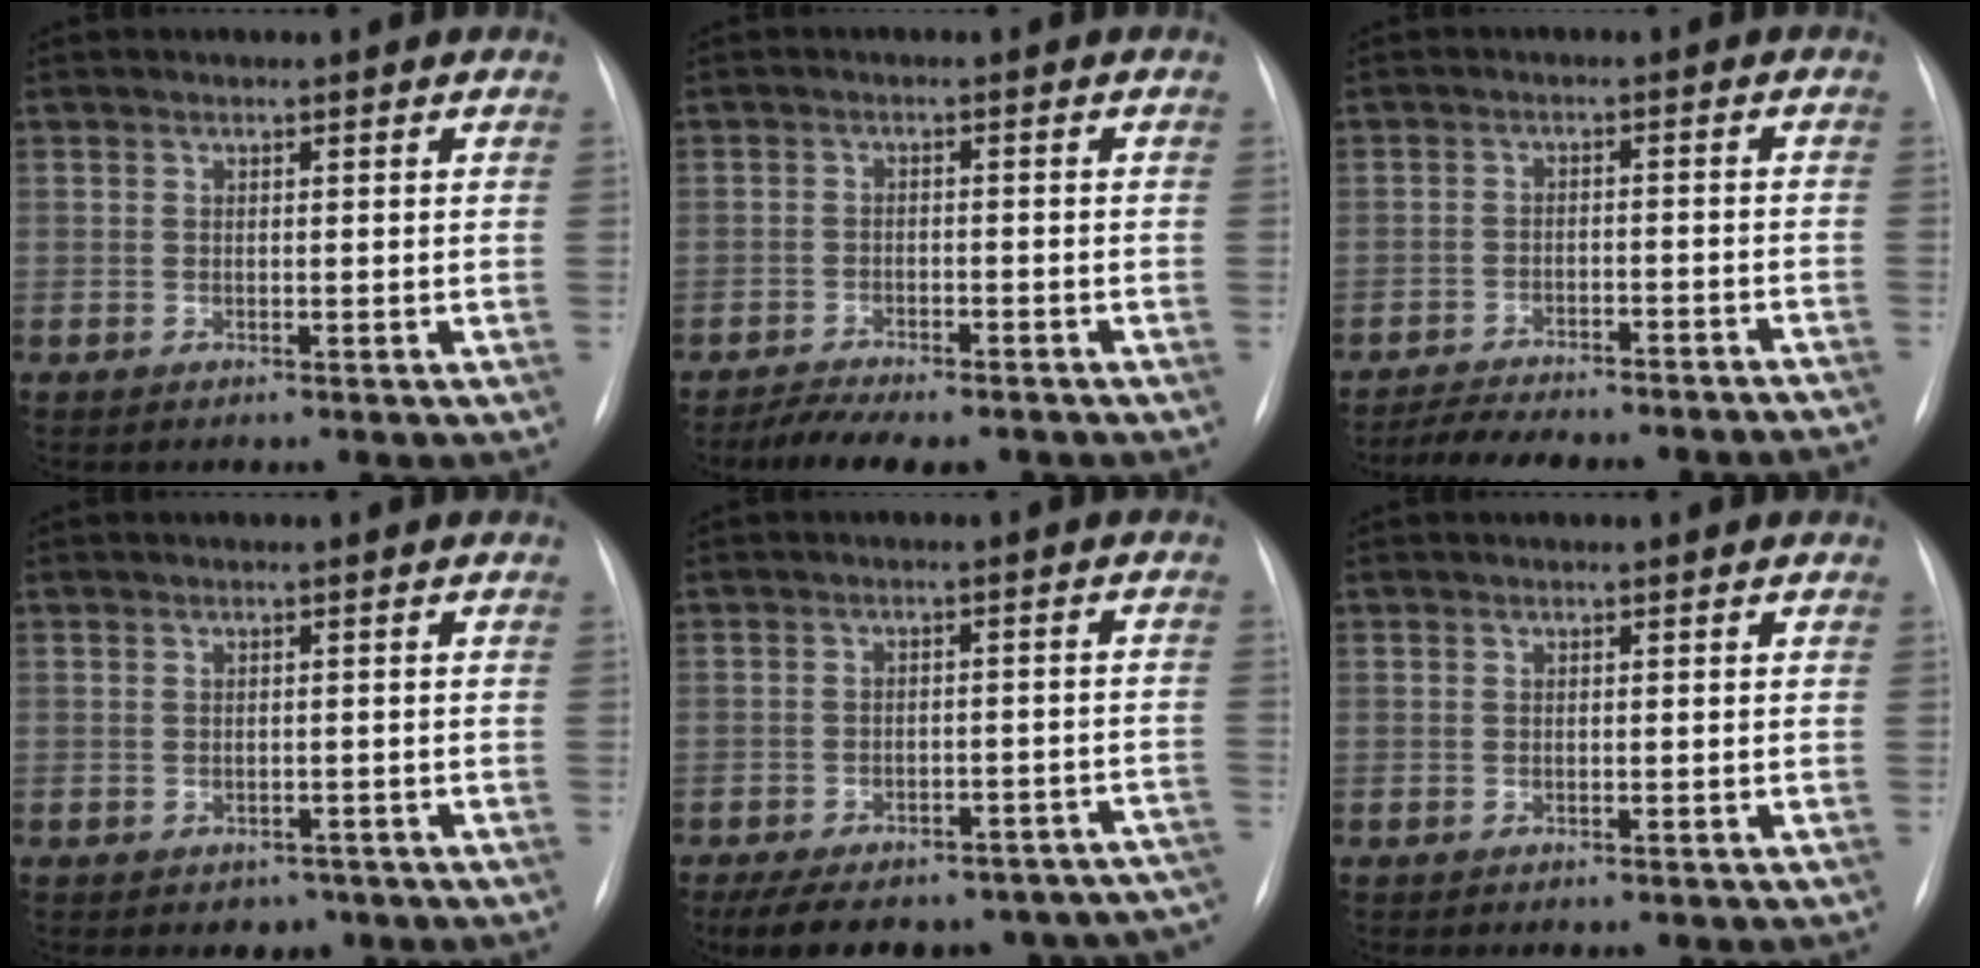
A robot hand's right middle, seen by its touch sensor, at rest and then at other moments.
{"total": 9.4, "force": [-7.9, 2.8, 4.2], "torque": [-0.058, 0.001, -0.115]}
{"total": 15.2, "force": [-14.3, 1.3, 5.0], "torque": [-0.071, 0.005, -0.188]}
{"total": 2.1, "force": [-1.3, 1.5, 0.5], "torque": [-0.003, 0.004, -0.010]}
{"total": 25.9, "force": [-21.4, 10.0, 10.7], "torque": [-0.135, 0.015, -0.257]}
{"total": 0.0}